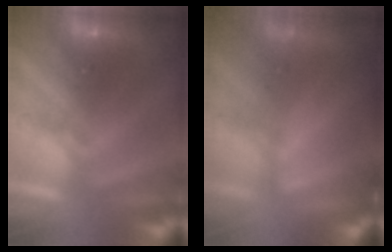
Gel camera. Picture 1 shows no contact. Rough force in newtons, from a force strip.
{"total": 8.3}